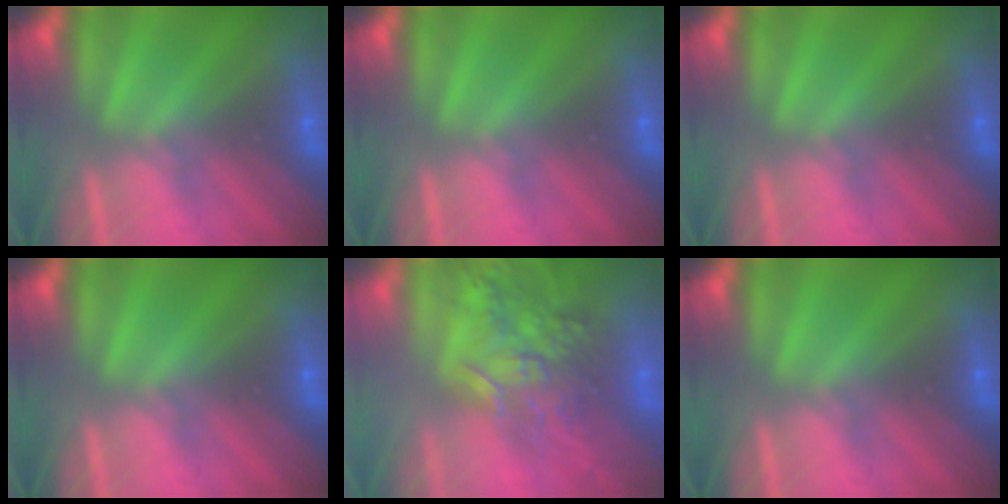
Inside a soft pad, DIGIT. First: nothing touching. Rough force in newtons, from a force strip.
{"total": 0.0}
{"total": 0.0}
{"total": 0.0}
{"total": 5.9}
{"total": 0.0}